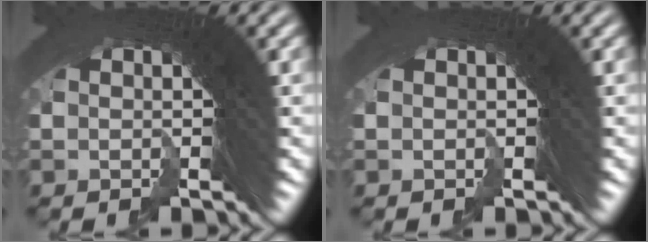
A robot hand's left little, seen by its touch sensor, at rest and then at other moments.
{"total": 0.0}